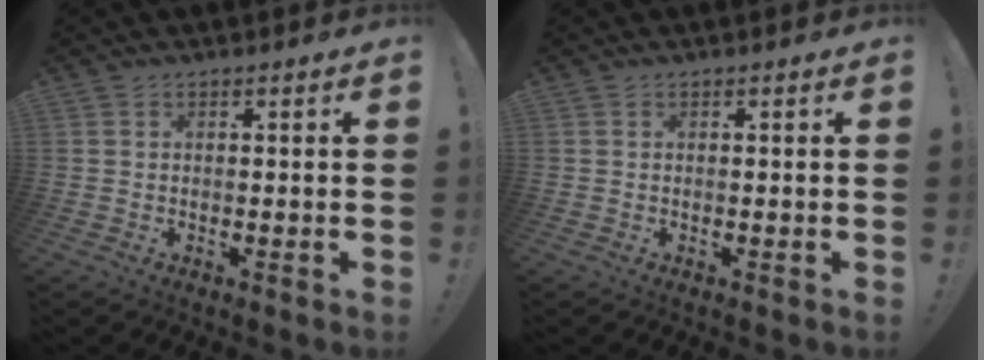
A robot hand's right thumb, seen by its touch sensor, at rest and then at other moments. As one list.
[{"total": 0.0}]